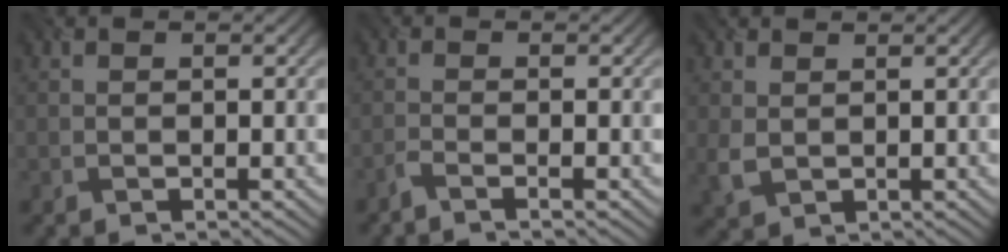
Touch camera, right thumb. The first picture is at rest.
{"total": 1.2, "force": [-1.0, -0.3, 0.4], "torque": [-0.009, -0.003, -0.035]}
{"total": 2.4, "force": [0.9, 2.0, 1.1], "torque": [-0.041, -0.008, 0.019]}